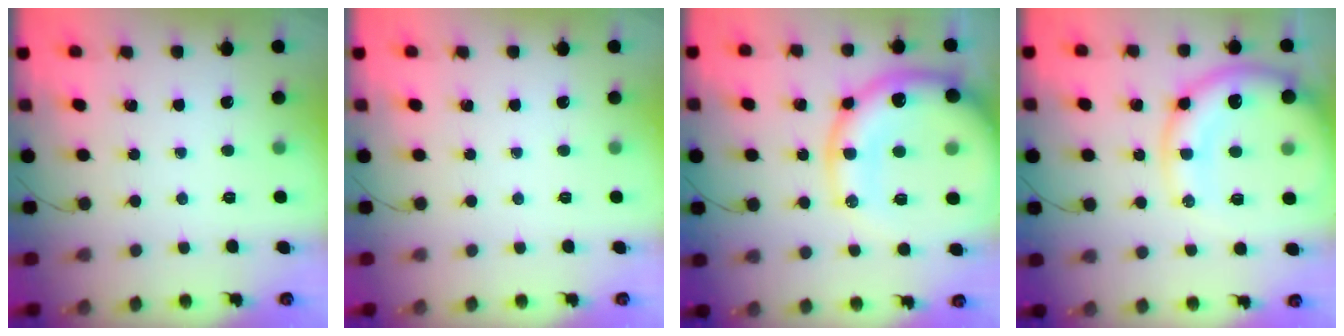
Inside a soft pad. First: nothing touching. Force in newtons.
{"total": 0.0}
{"total": 25.5, "press": 25.0, "slide": 4.9}
{"total": 15.1, "press": 14.8, "slide": 3.1}